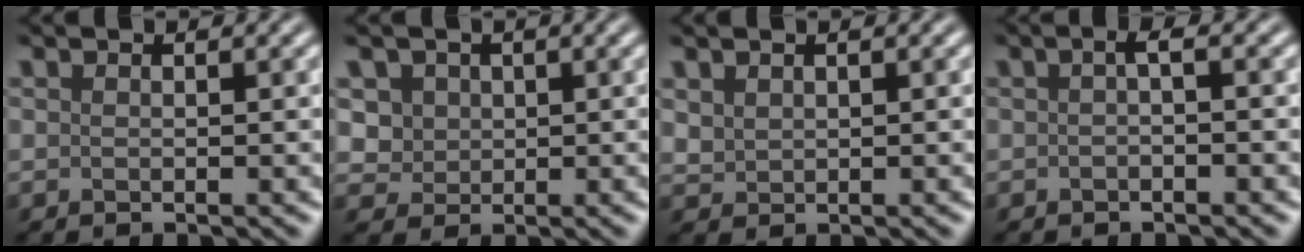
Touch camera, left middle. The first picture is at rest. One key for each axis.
{"total": 3.1, "fx": 1.2, "fy": 2.7, "fz": 1.2, "tx": -0.032, "ty": -0.004, "tz": 0.034}
{"total": 1.2, "fx": 0.7, "fy": 0.9, "fz": 0.4, "tx": -0.012, "ty": -0.002, "tz": 0.020}
{"total": 1.0, "fx": -0.4, "fy": 0.1, "fz": 0.9, "tx": -0.018, "ty": 0.000, "tz": -0.005}